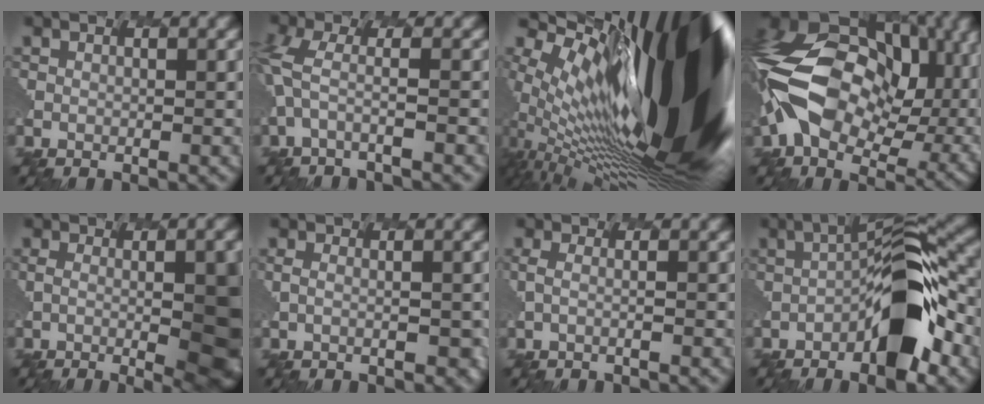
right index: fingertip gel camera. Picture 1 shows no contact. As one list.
[{"total": 1.6, "force": [-0.5, 0.2, 1.5], "torque": [-0.056, 0.016, -0.028]}, {"total": 17.7, "force": [2.5, 6.2, 16.4], "torque": [-0.271, 0.012, 0.016]}, {"total": 16.1, "force": [2.1, 12.4, 10.0], "torque": [-0.210, 0.005, 0.047]}, {"total": 9.7, "force": [-2.1, 3.6, 8.8], "torque": [-0.101, 0.003, -0.029]}, {"total": 1.1, "force": [-0.7, 0.3, 0.8], "torque": [-0.016, 0.006, -0.010]}, {"total": 0.0}, {"total": 8.2, "force": [-4.1, 2.9, 6.6], "torque": [-0.107, 0.029, -0.086]}]